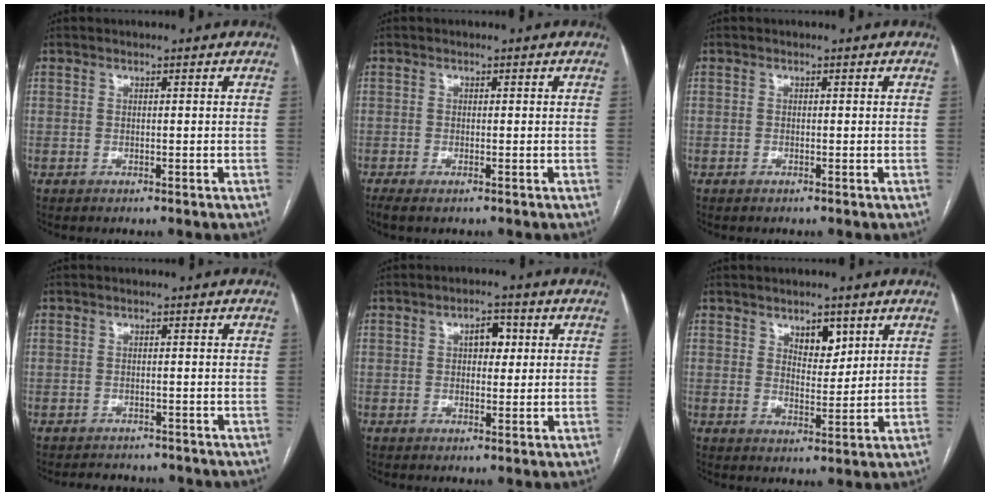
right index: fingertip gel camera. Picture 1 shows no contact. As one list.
[{"total": 1.6, "force": [-1.0, 0.4, 1.2], "torque": [-0.022, -0.003, -0.017]}, {"total": 0.0}, {"total": 4.8, "force": [-4.3, 2.1, 0.4], "torque": [-0.001, 0.000, -0.055]}, {"total": 3.6, "force": [0.9, 2.1, 2.9], "torque": [-0.043, 0.013, 0.014]}, {"total": 4.7, "force": [2.7, 2.3, 3.1], "torque": [-0.045, -0.002, 0.045]}]